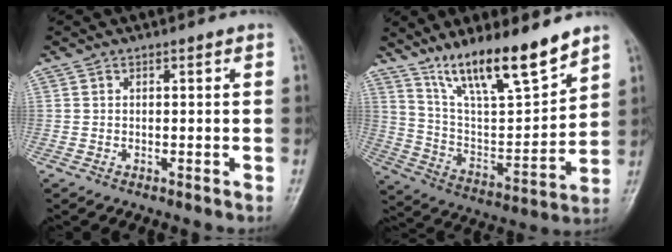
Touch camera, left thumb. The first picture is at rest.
{"total": 17.2, "force": [12.7, 3.6, 11.0], "torque": [-0.164, -0.071, 0.236]}